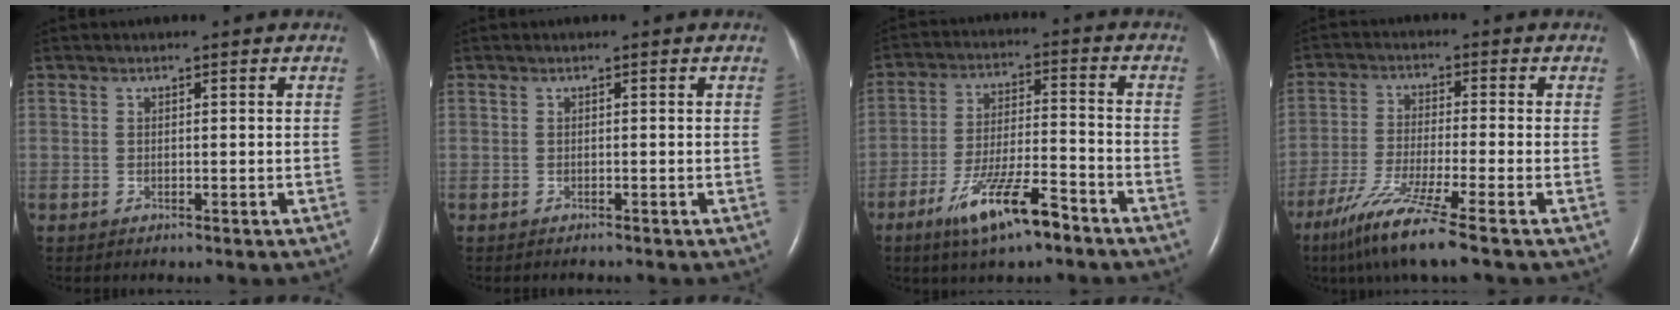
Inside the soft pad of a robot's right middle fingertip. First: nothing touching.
{"total": 0.9, "force": [-0.9, 0.1, 0.1], "torque": [-0.005, -0.003, -0.013]}
{"total": 11.0, "force": [-7.2, 1.9, 8.1], "torque": [-0.154, -0.013, -0.128]}
{"total": 9.9, "force": [-6.9, -1.0, 7.1], "torque": [-0.141, -0.040, -0.128]}